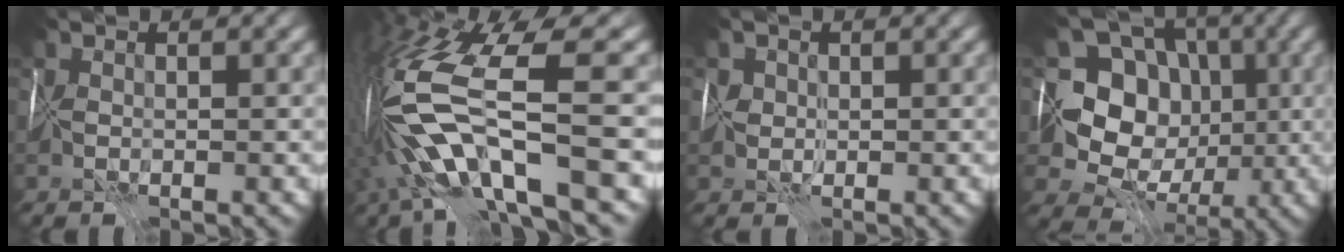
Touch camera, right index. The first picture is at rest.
{"total": 12.4, "force": [-2.7, 3.5, 11.5], "torque": [-0.239, 0.007, -0.034]}
{"total": 1.1, "force": [0.3, 1.1, -0.2], "torque": [0.011, 0.006, 0.004]}
{"total": 9.6, "force": [0.5, 8.6, 4.3], "torque": [-0.057, 0.002, -0.011]}